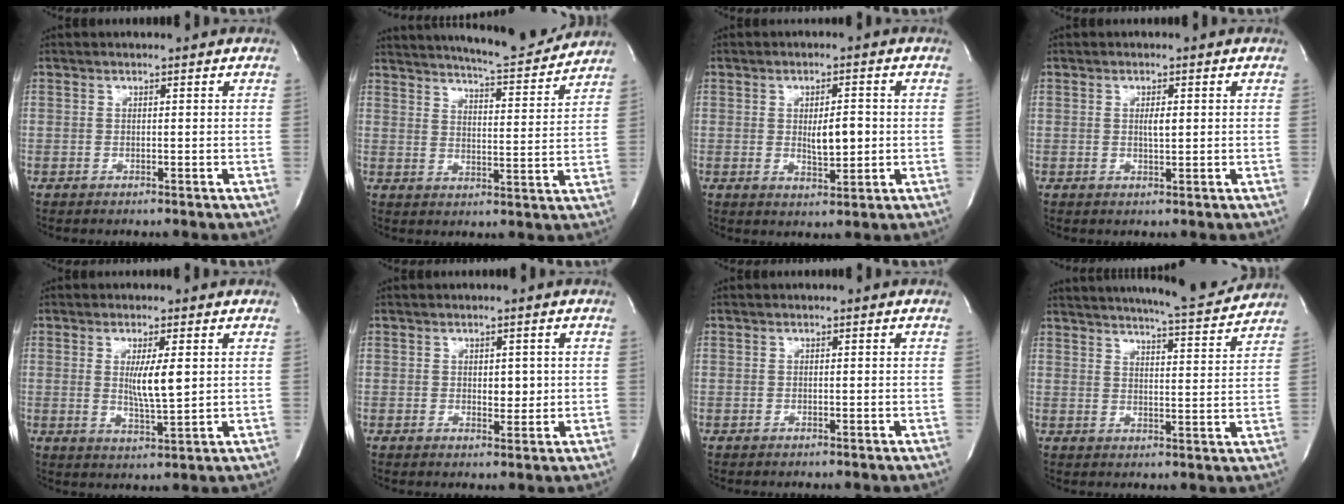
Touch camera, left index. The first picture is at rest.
{"total": 14.6, "force": [13.6, 0.8, 5.1], "torque": [-0.082, -0.021, 0.186]}
{"total": 4.6, "force": [-0.1, 1.4, 4.3], "torque": [-0.071, -0.005, 0.004]}
{"total": 1.6, "force": [0.2, 0.2, 1.5], "torque": [-0.029, 0.000, 0.005]}
{"total": 5.6, "force": [0.9, 0.5, 5.5], "torque": [-0.101, -0.013, 0.020]}
{"total": 2.5, "force": [0.1, 1.4, 2.1], "torque": [-0.028, -0.003, 0.007]}
{"total": 0.0}
{"total": 13.9, "force": [13.0, 0.3, 5.0], "torque": [-0.080, -0.018, 0.170]}